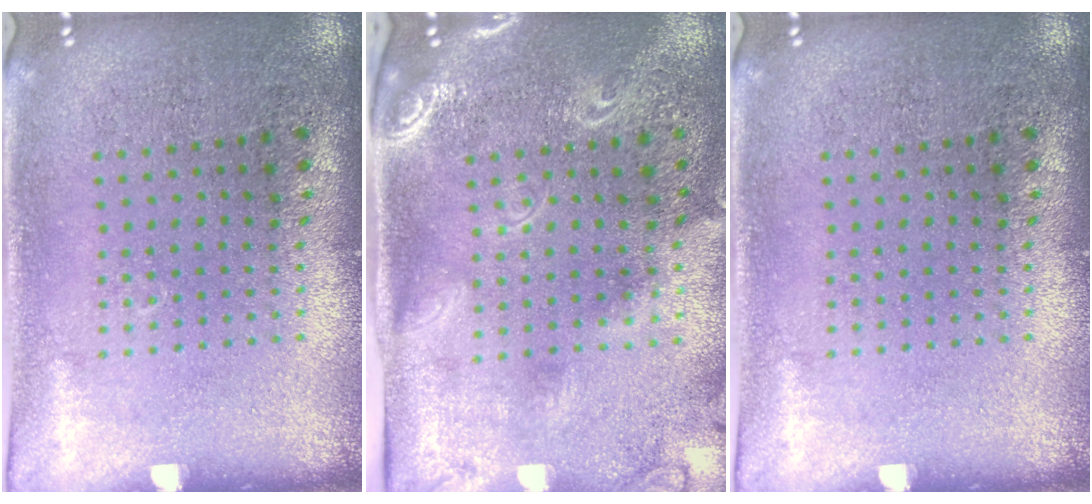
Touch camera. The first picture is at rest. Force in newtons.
{"total": 2.4, "press": 1.8, "slide": 1.6}
{"total": 0.0}